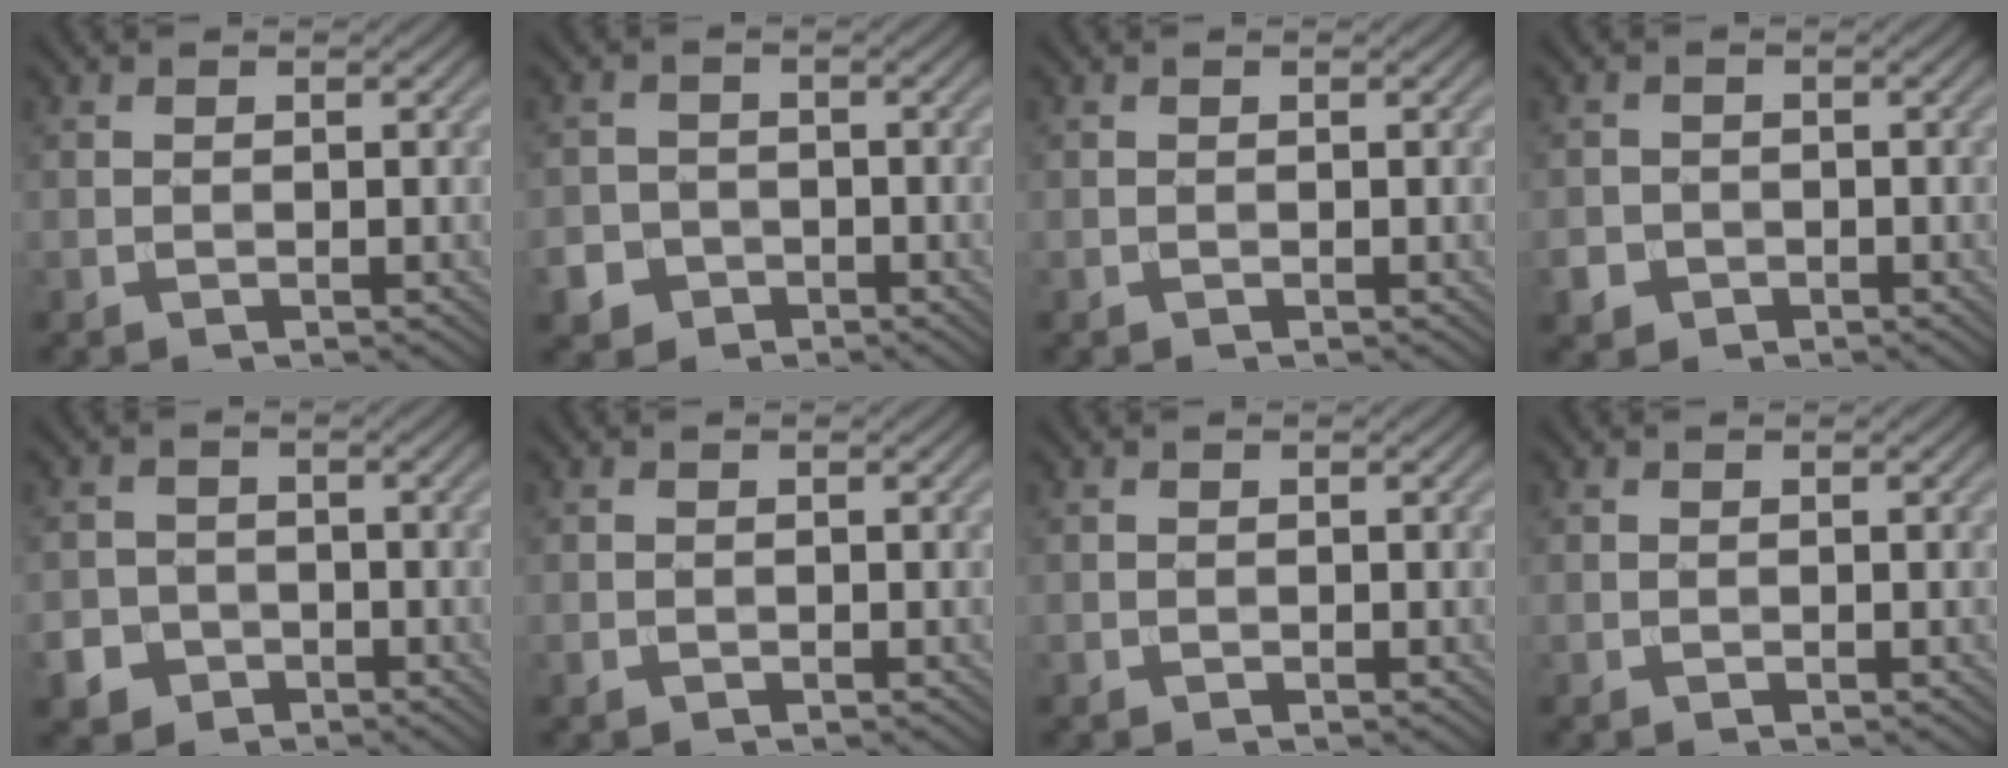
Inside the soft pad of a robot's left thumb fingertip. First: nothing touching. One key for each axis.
{"total": 4.5, "fx": -2.5, "fy": 3.6, "fz": 0.9, "tx": -0.005, "ty": -0.007, "tz": -0.056}
{"total": 0.0}
{"total": 2.5, "fx": -1.3, "fy": 2.0, "fz": 0.7, "tx": -0.016, "ty": -0.008, "tz": -0.028}
{"total": 5.1, "fx": -2.8, "fy": 4.1, "fz": 1.0, "tx": -0.010, "ty": -0.009, "tz": -0.063}
{"total": 0.7, "fx": -0.4, "fy": 0.5, "fz": 0.2, "tx": -0.006, "ty": -0.004, "tz": -0.007}
{"total": 0.0}
{"total": 0.0}